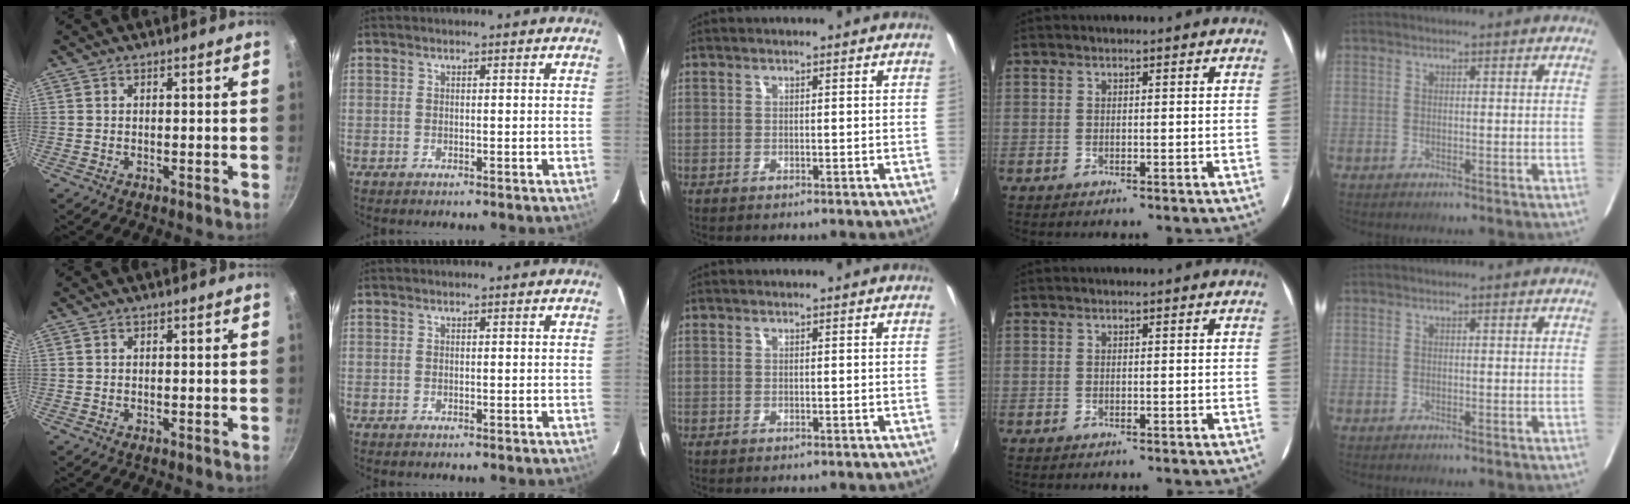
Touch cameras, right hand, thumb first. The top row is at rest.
{}